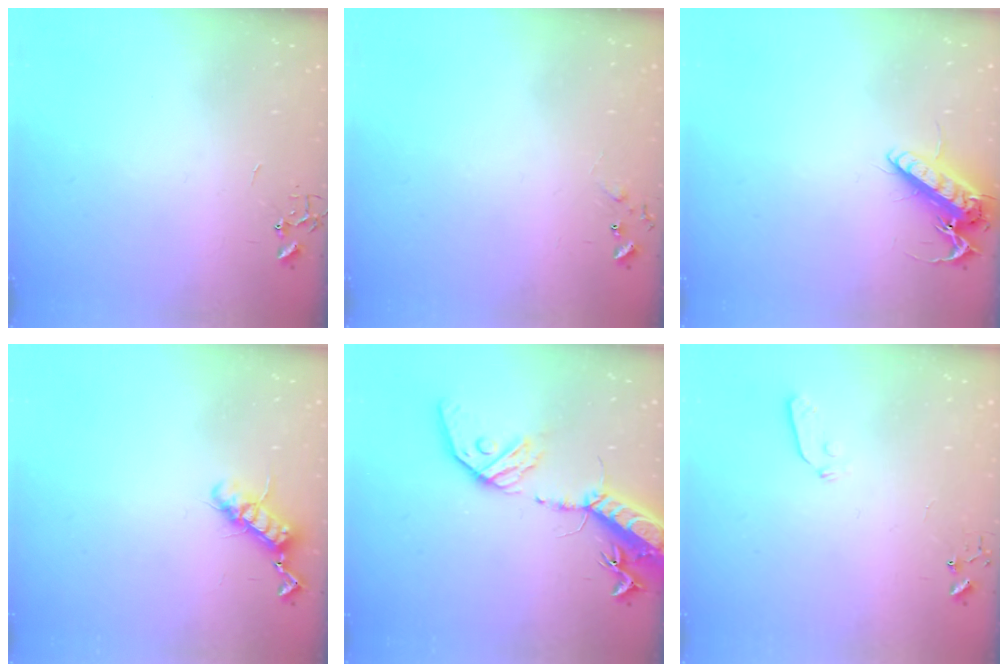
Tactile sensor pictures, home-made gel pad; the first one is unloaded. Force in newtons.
{"total": 5.1, "press": 5.0, "slide": 0.8}
{"total": 13.5, "press": 13.3, "slide": 2.1}
{"total": 11.0, "press": 10.9, "slide": 1.1}
{"total": 20.5, "press": 20.0, "slide": 4.4}
{"total": 3.7, "press": 3.6, "slide": 0.4}